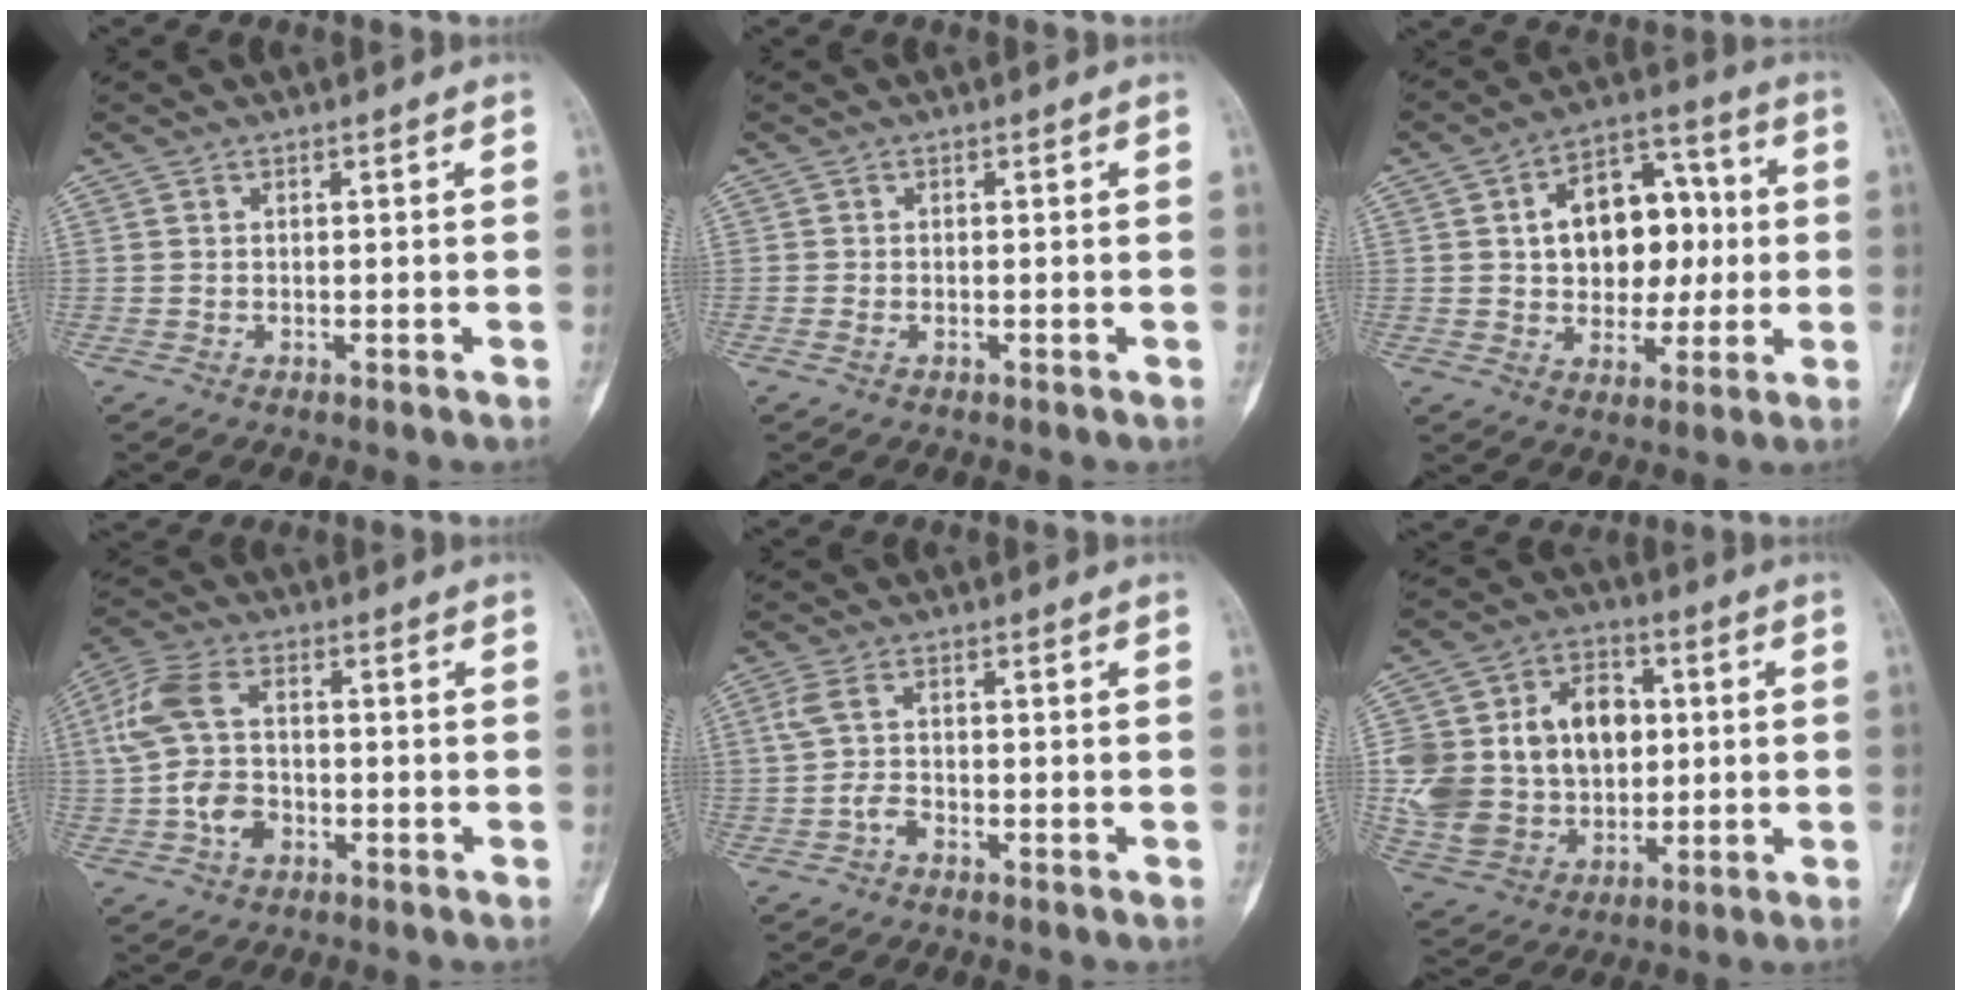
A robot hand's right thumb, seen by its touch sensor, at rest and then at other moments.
{"total": 0.8, "force": [-0.3, 0.5, 0.5], "torque": [-0.007, -0.001, -0.008]}
{"total": 15.6, "force": [1.6, 10.6, 11.3], "torque": [-0.116, 0.026, 0.025]}
{"total": 10.4, "force": [-1.0, 7.0, 7.6], "torque": [-0.151, 0.022, -0.026]}
{"total": 3.4, "force": [-1.0, 2.0, 2.6], "torque": [-0.057, 0.015, -0.024]}
{"total": 22.7, "force": [2.3, 17.2, 14.6], "torque": [-0.258, 0.022, 0.061]}